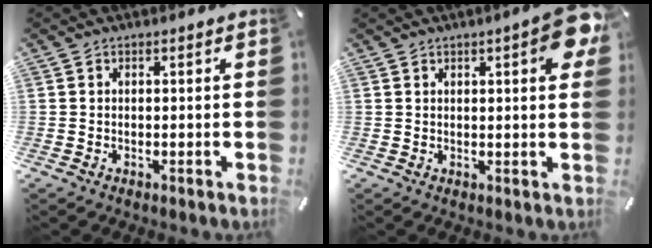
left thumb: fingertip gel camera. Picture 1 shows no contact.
{"total": 7.2, "force": [3.0, 1.9, 6.2], "torque": [-0.080, -0.010, 0.044]}